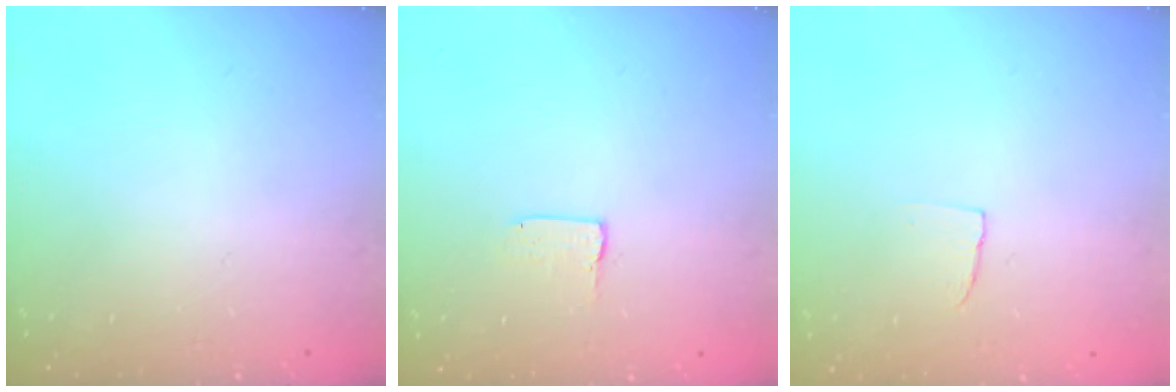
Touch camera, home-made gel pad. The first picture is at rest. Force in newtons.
{"total": 2.0, "press": 2.0, "slide": 0.0}
{"total": 2.4, "press": 2.4, "slide": 0.1}